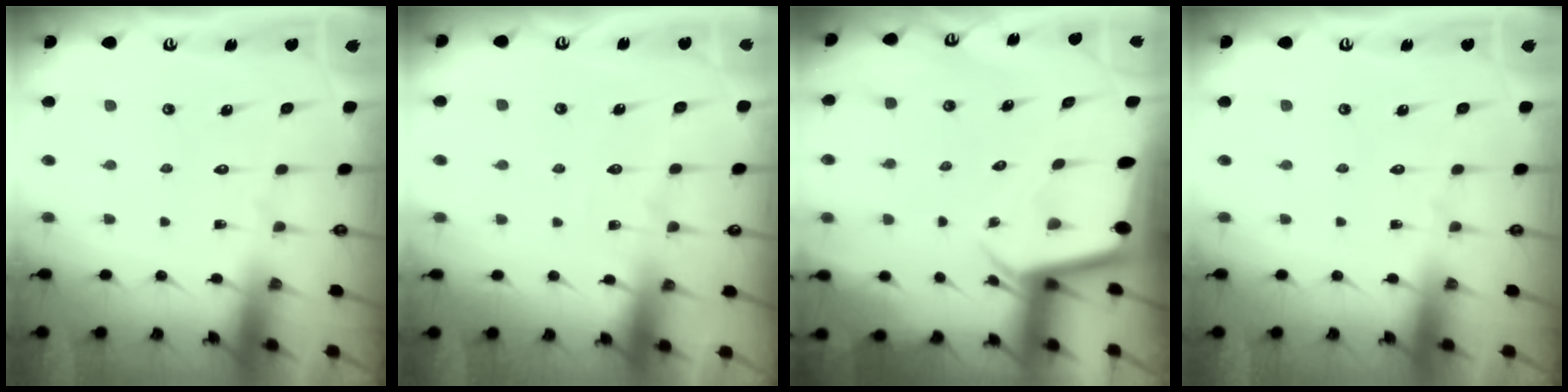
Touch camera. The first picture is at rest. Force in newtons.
{"total": 6.8, "press": 6.8, "slide": 0.6}
{"total": 2.4, "press": 2.4, "slide": 0.1}
{"total": 0.0}